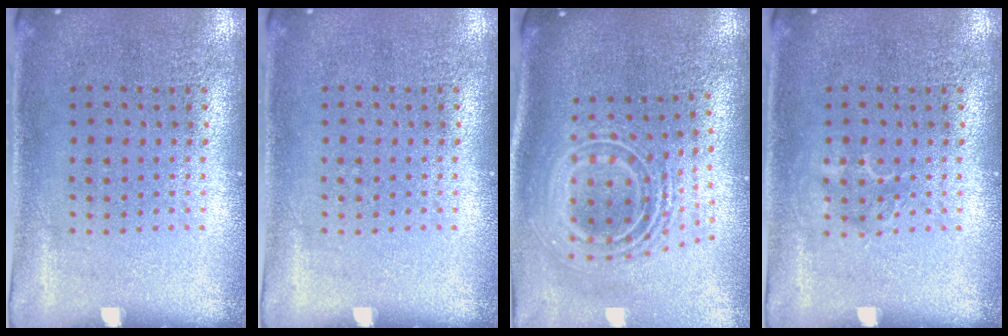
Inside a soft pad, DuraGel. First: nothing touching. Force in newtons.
{"total": 0.0}
{"total": 2.7, "press": 1.8, "slide": 1.9}
{"total": 0.9, "press": 0.9, "slide": 0.3}